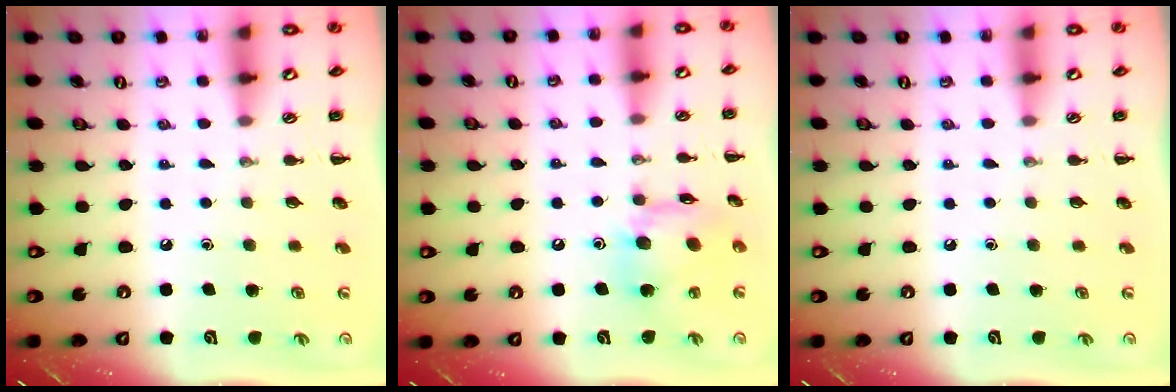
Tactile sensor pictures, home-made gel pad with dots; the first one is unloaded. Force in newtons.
{"total": 13.6, "press": 13.5, "slide": 1.9}
{"total": 0.0}